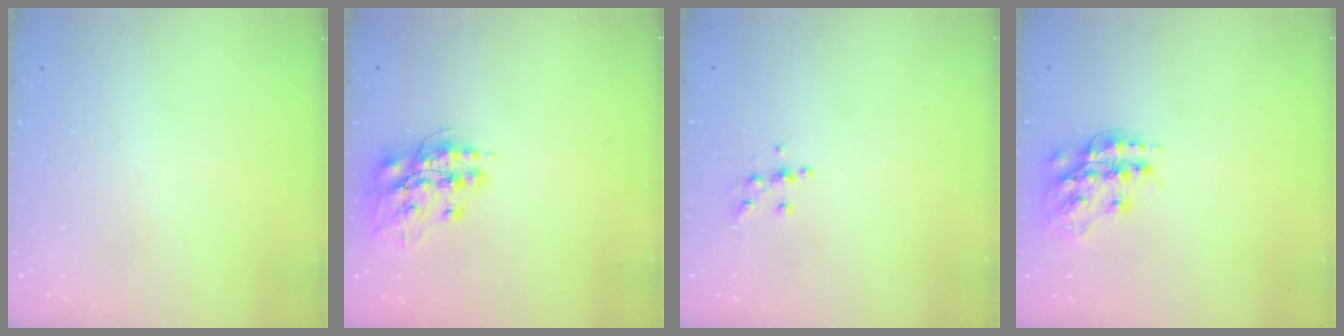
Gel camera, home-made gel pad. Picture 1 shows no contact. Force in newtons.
{"total": 13.9, "press": 13.7, "slide": 2.0}
{"total": 6.4, "press": 6.4, "slide": 0.5}
{"total": 16.1, "press": 16.1, "slide": 1.2}